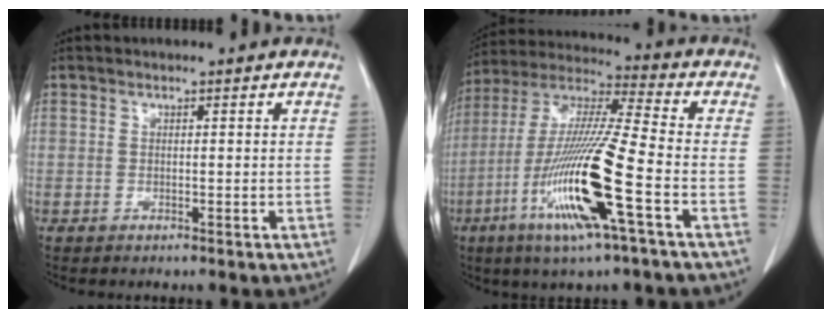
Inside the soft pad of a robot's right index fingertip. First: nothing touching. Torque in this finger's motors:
{"motor_torque": [2.14, 0.00, 0.71, 0.21]}